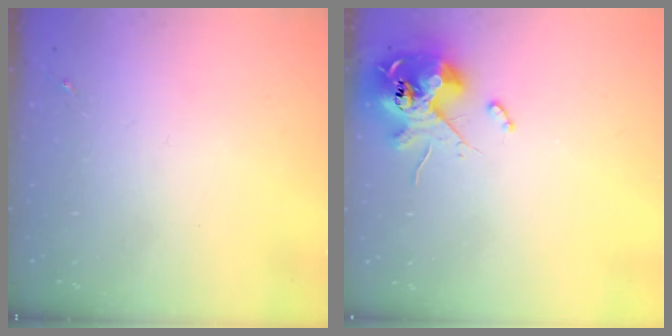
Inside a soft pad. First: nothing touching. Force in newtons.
{"total": 12.0, "press": 11.8, "slide": 1.9}